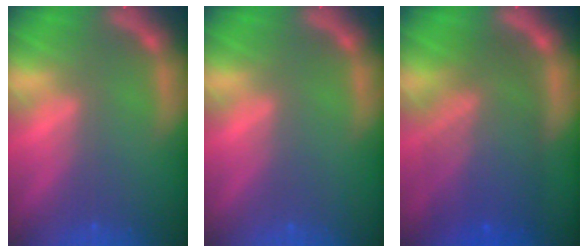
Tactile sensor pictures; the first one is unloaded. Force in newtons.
{"total": 0.0}
{"total": 9.5}